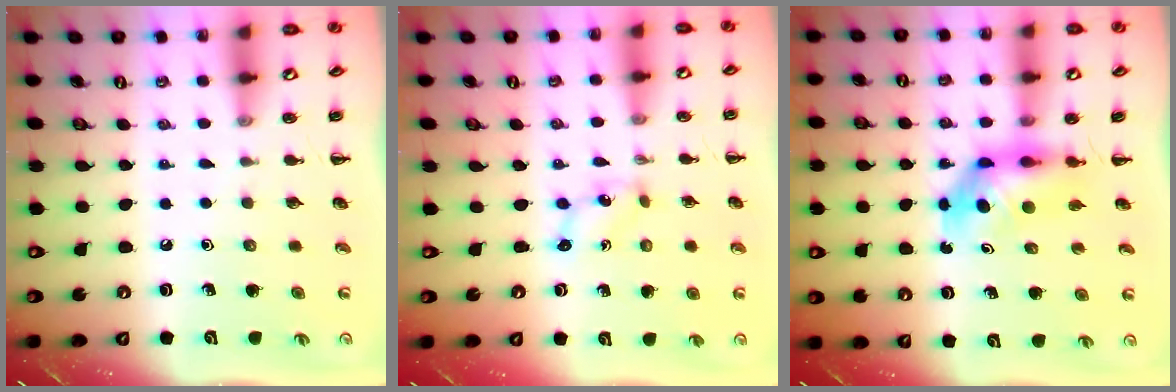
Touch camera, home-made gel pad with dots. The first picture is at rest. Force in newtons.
{"total": 1.3, "press": 1.2, "slide": 0.5}
{"total": 5.4, "press": 5.3, "slide": 0.8}